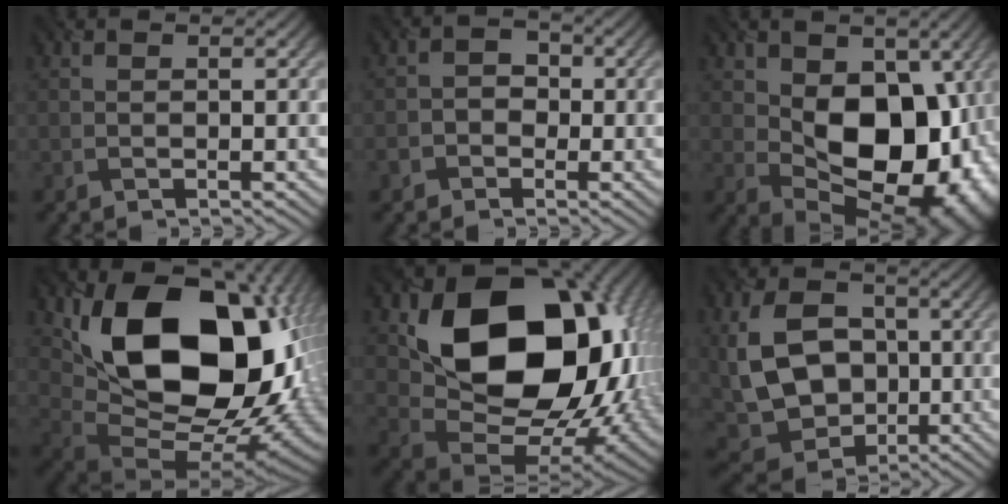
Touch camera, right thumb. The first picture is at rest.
{"total": 3.4, "force": [-1.4, 2.9, 1.0], "torque": [-0.006, 0.003, -0.037]}
{"total": 15.2, "force": [0.6, 10.0, 11.4], "torque": [-0.167, -0.019, 0.021]}
{"total": 20.9, "force": [4.4, 14.3, 14.6], "torque": [-0.279, -0.043, 0.121]}
{"total": 19.7, "force": [4.8, 14.2, 12.8], "torque": [-0.220, -0.033, 0.124]}
{"total": 12.8, "force": [-0.2, 9.4, 8.8], "torque": [-0.200, -0.010, -0.003]}